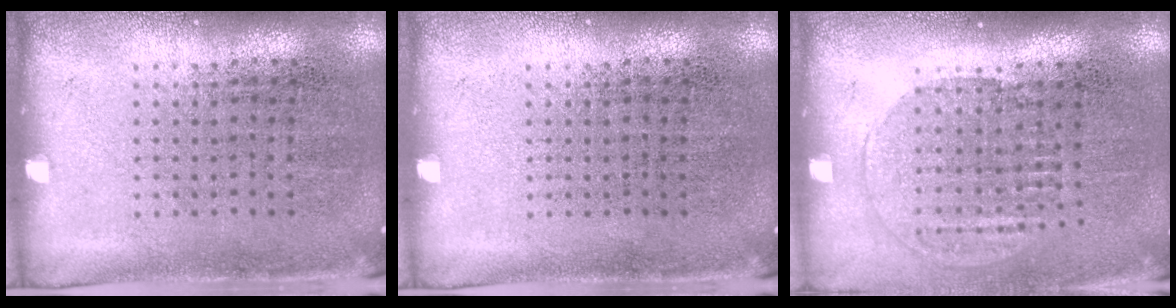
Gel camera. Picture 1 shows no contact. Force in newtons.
{"total": 0.0}
{"total": 1.4, "press": 1.2, "slide": 0.7}